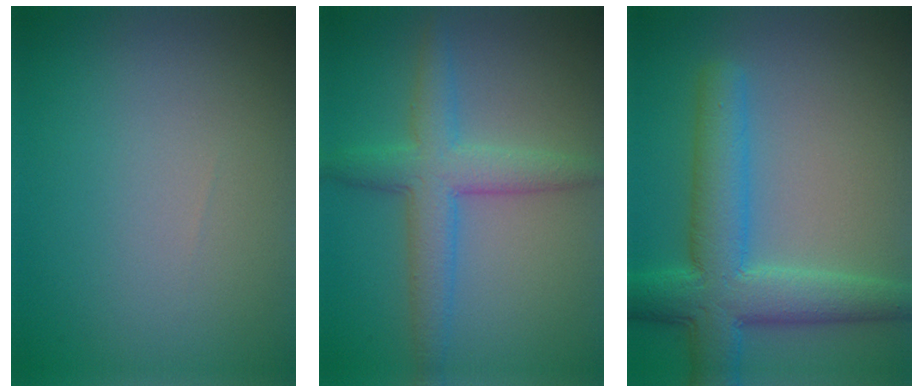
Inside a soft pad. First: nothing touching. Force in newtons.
{"total": 4.5, "press": 4.5, "slide": 0.2}
{"total": 7.1, "press": 7.1, "slide": 0.3}